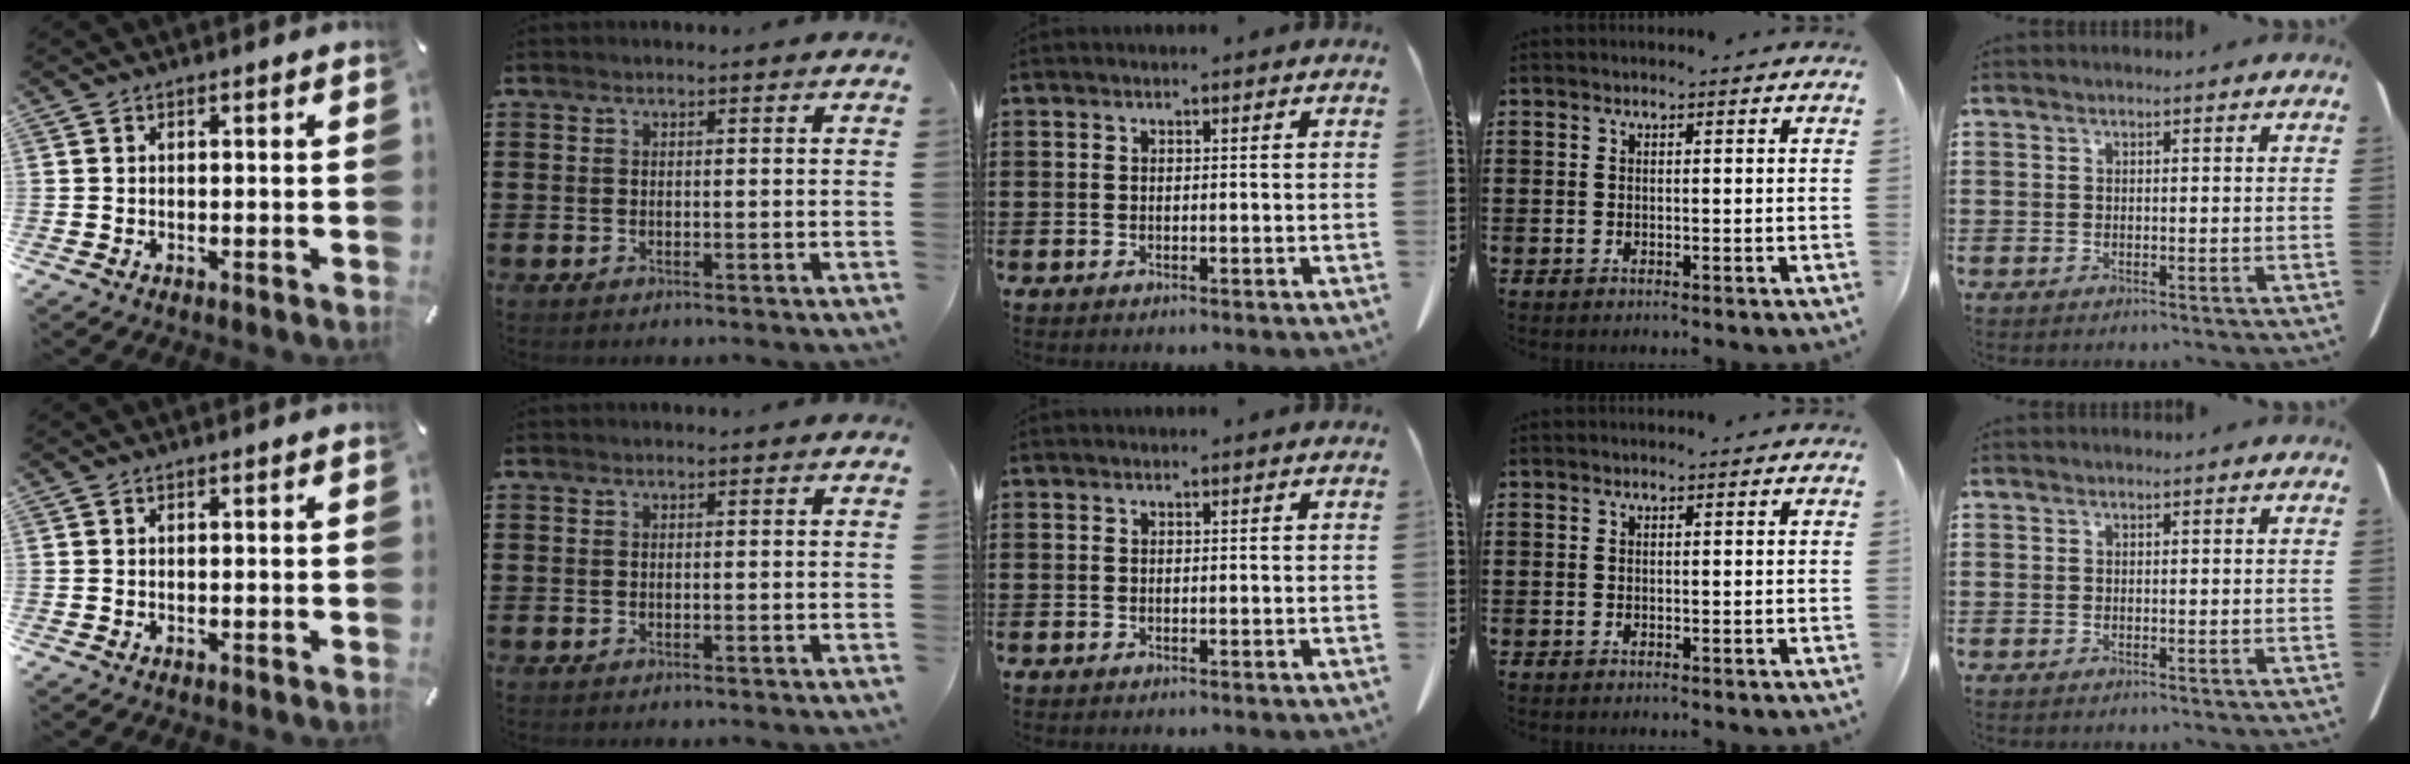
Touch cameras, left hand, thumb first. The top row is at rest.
{}